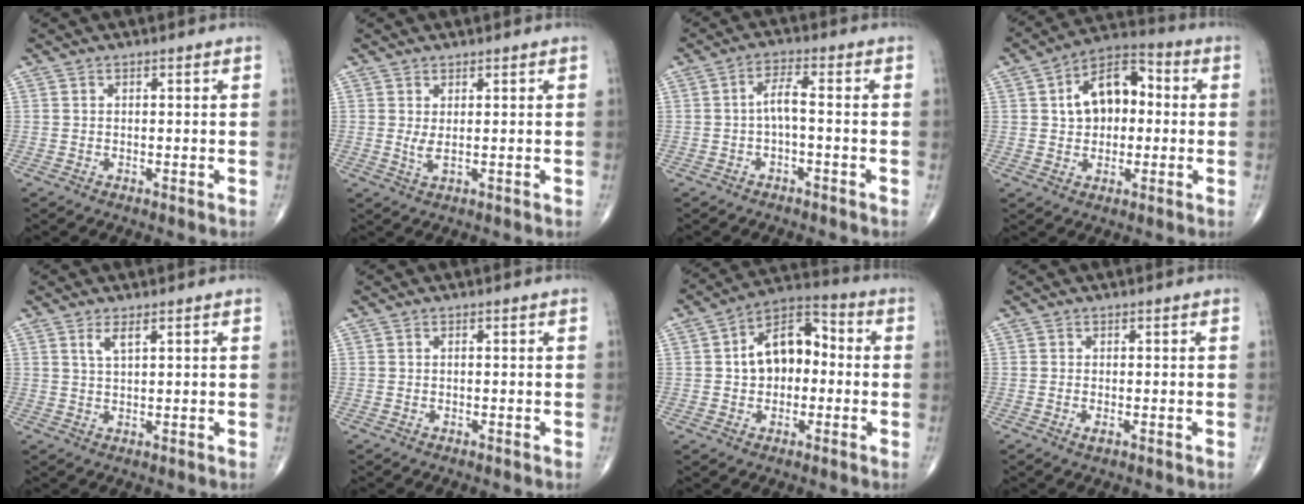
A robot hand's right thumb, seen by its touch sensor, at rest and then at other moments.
{"total": 1.8, "force": [0.4, 0.3, 1.8], "torque": [-0.039, -0.007, 0.012]}
{"total": 3.5, "force": [-0.8, 0.7, 3.3], "torque": [-0.064, 0.022, -0.016]}
{"total": 12.4, "force": [1.4, 8.0, 9.4], "torque": [-0.119, 0.028, 0.012]}
{"total": 2.4, "force": [1.3, 0.6, 2.0], "torque": [-0.042, -0.005, 0.029]}
{"total": 0.0}
{"total": 12.2, "force": [0.2, 8.0, 9.1], "torque": [-0.114, 0.036, -0.010]}
{"total": 0.9, "force": [-0.4, 0.3, 0.8], "torque": [-0.015, -0.003, -0.008]}